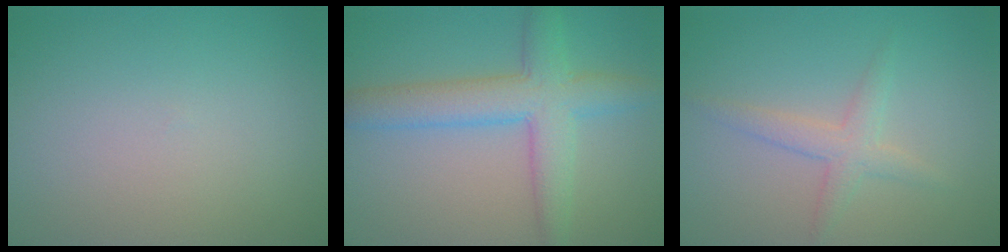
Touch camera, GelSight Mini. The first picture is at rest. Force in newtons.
{"total": 5.5, "press": 5.5, "slide": 0.2}
{"total": 2.2, "press": 2.2, "slide": 0.1}